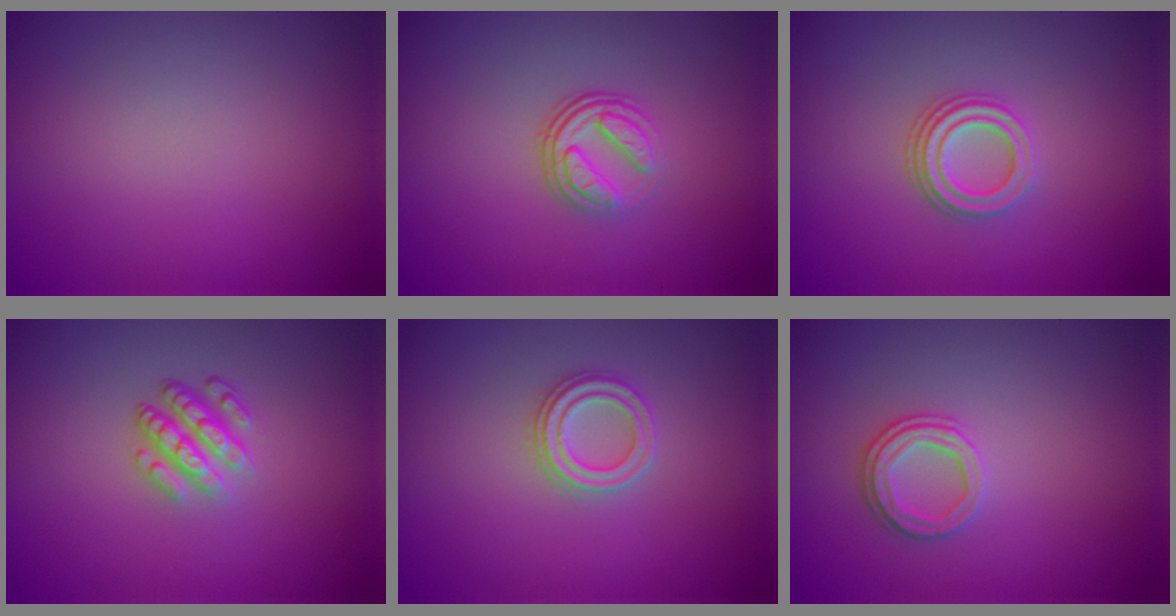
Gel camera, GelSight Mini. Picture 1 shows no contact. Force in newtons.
{"total": 3.5, "press": 2.4, "slide": 2.5}
{"total": 3.0, "press": 2.5, "slide": 1.7}
{"total": 3.6, "press": 2.7, "slide": 2.4}
{"total": 2.3, "press": 2.3, "slide": 0.2}
{"total": 2.5, "press": 2.3, "slide": 0.9}